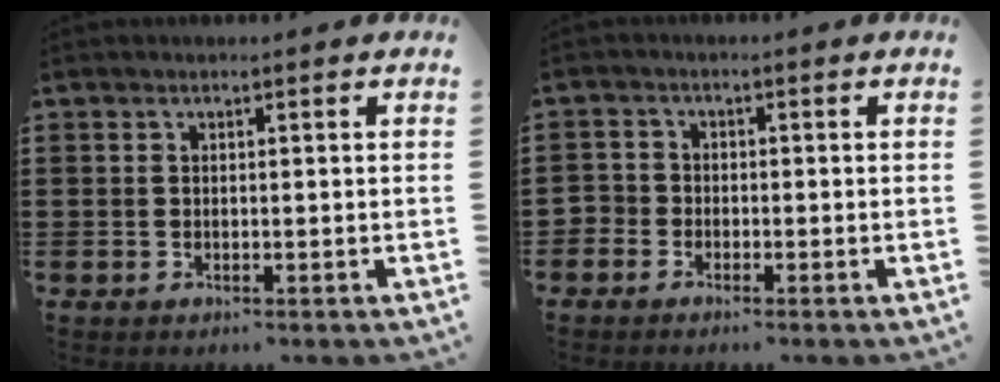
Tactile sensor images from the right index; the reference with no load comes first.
{"total": 1.7, "force": [-1.5, 0.9, 0.0], "torque": [-0.006, 0.001, -0.033]}